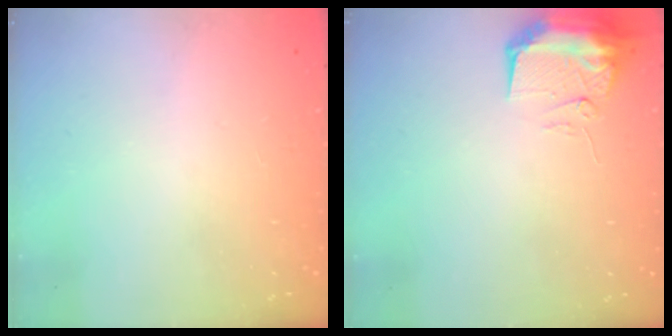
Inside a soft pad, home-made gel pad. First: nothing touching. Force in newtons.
{"total": 9.8, "press": 9.7, "slide": 1.2}